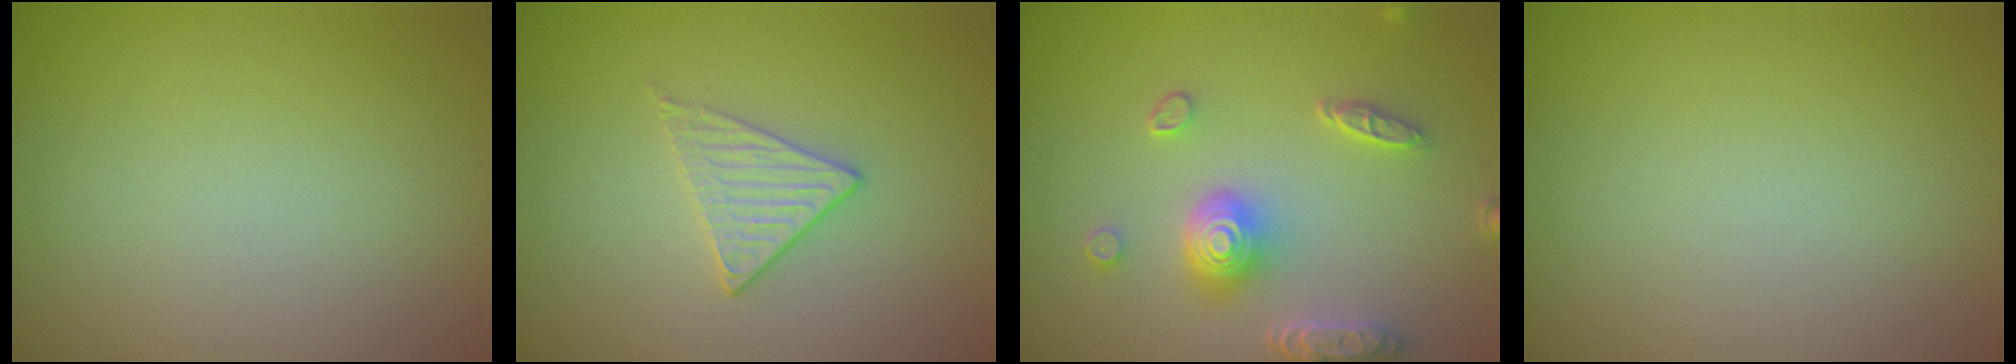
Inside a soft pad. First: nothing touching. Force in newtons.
{"total": 1.7, "press": 1.4, "slide": 1.0}
{"total": 5.0, "press": 3.9, "slide": 3.1}
{"total": 0.0}